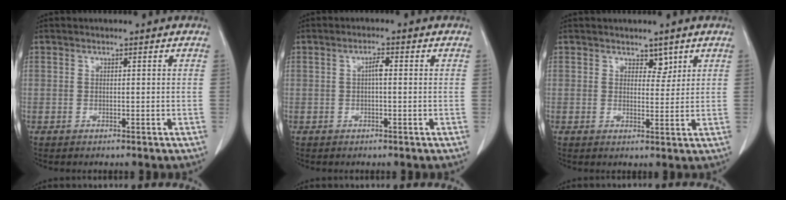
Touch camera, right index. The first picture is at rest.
{"total": 1.7, "force": [0.1, 0.4, 1.7], "torque": [-0.033, 0.004, 0.002]}
{"total": 2.4, "force": [1.7, 1.4, 1.1], "torque": [-0.011, -0.004, 0.028]}